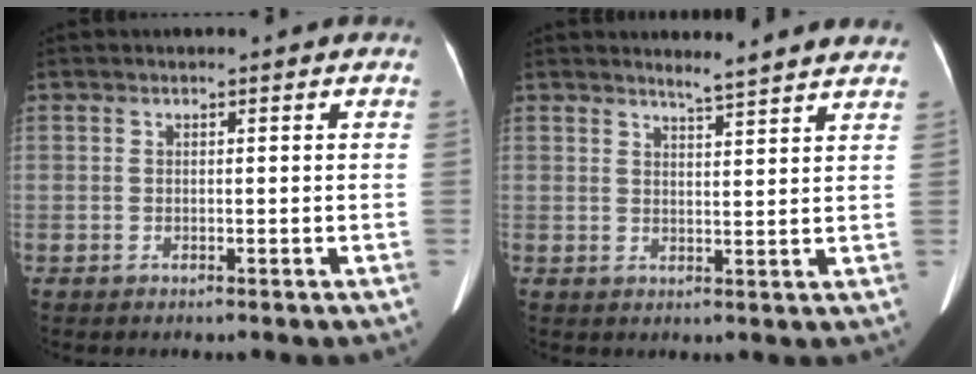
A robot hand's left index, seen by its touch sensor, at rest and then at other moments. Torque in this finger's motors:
{"motor_torque": [-0.13, -0.13, 0.07, 0.03]}